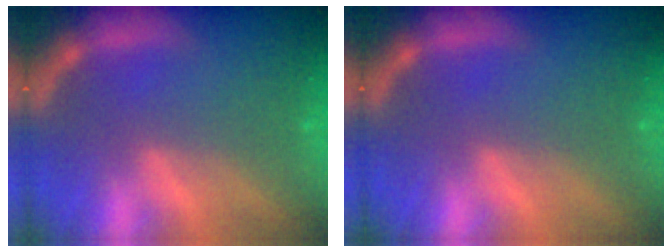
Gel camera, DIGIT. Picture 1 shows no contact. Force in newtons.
{"total": 0.0}